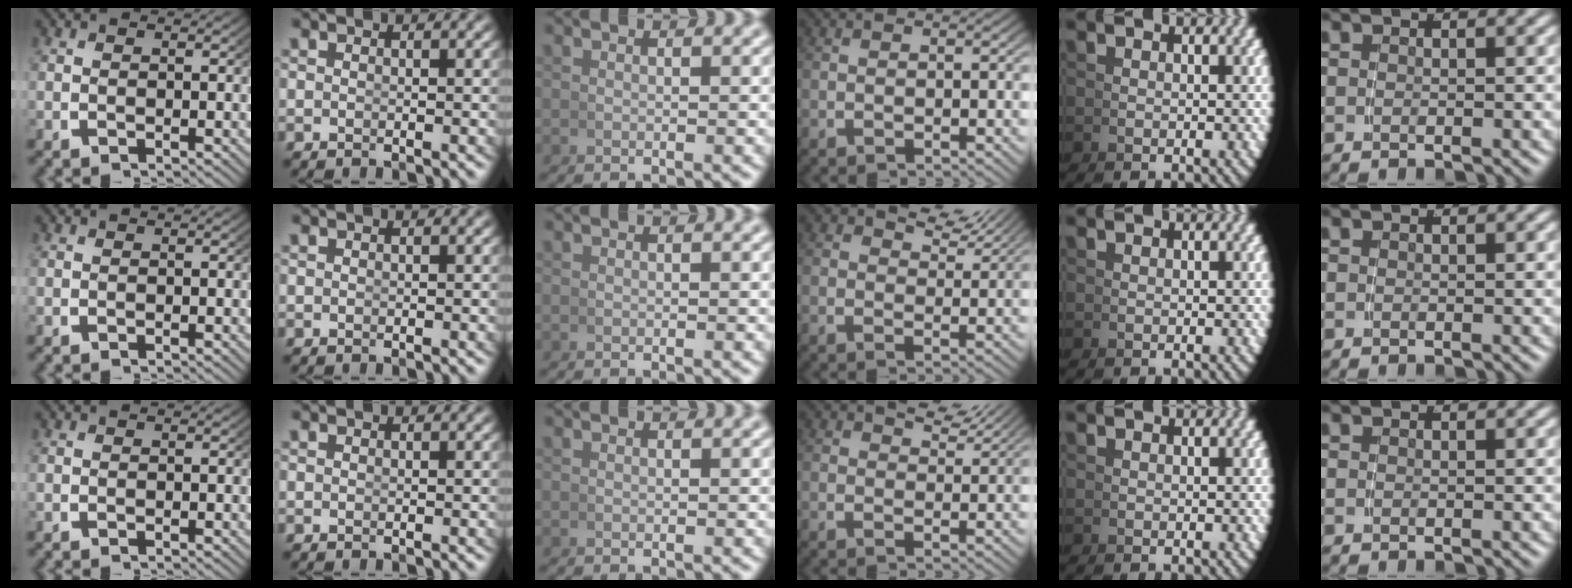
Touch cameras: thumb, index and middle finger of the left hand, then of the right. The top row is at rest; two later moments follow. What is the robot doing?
{"motion": "grasp_and_lifting", "object": "pen"}